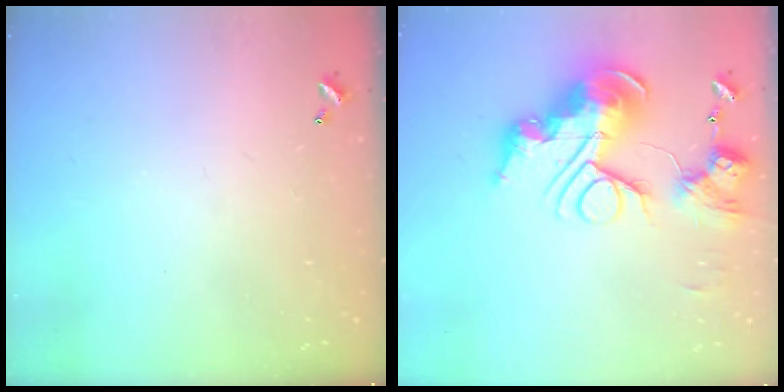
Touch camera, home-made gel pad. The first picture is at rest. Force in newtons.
{"total": 0.7, "press": 0.7, "slide": 0.0}